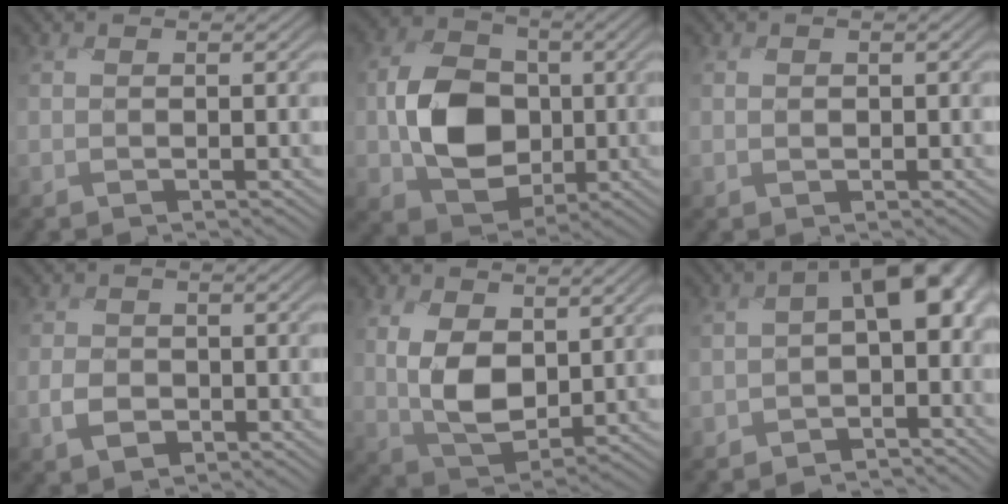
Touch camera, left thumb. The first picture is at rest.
{"total": 9.5, "force": [-1.3, 7.4, 5.8], "torque": [-0.119, 0.002, -0.027]}
{"total": 0.7, "force": [-0.2, 0.6, 0.2], "torque": [-0.004, -0.001, -0.004]}
{"total": 2.7, "force": [-1.9, 1.8, 0.6], "torque": [-0.005, -0.006, -0.043]}
{"total": 7.8, "force": [1.4, 5.1, 5.7], "torque": [-0.149, -0.010, 0.029]}
{"total": 8.8, "force": [-2.0, 5.8, 6.2], "torque": [-0.100, -0.018, -0.044]}